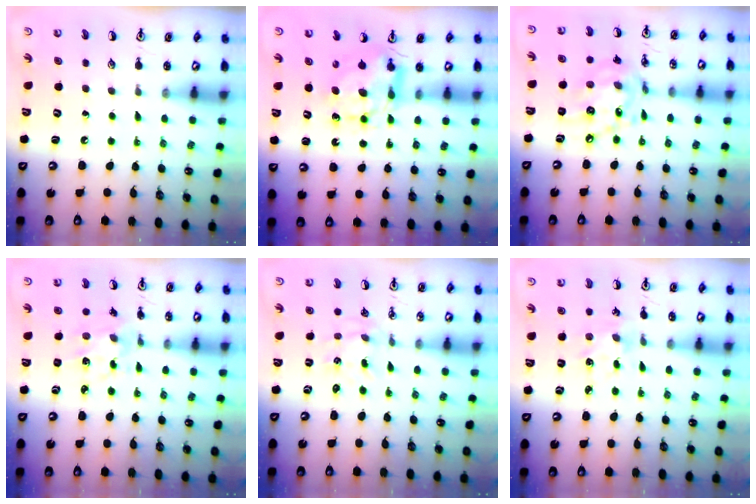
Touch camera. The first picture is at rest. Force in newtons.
{"total": 7.6, "press": 7.6, "slide": 0.5}
{"total": 13.7, "press": 13.7, "slide": 0.9}
{"total": 4.0, "press": 3.8, "slide": 1.3}
{"total": 1.0, "press": 0.9, "slide": 0.2}
{"total": 2.1, "press": 2.1, "slide": 0.4}